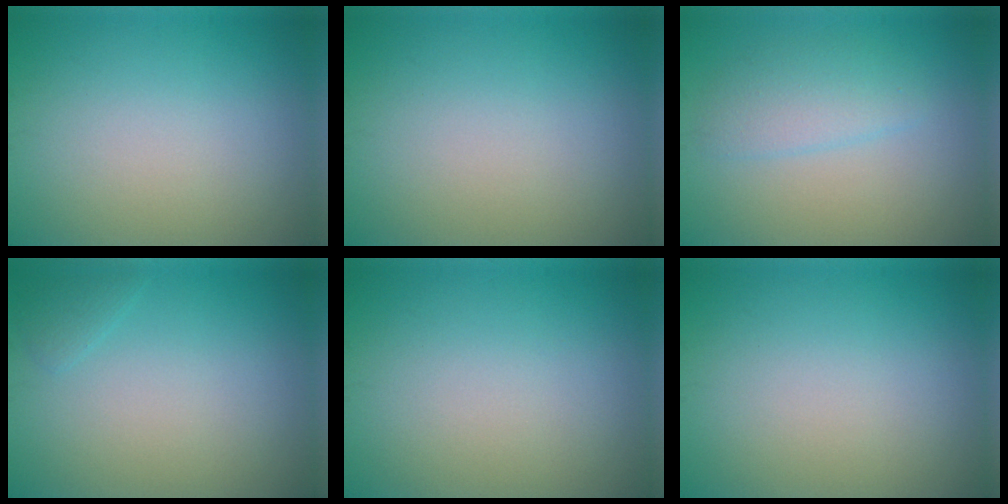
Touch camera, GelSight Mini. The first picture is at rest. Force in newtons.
{"total": 0.0}
{"total": 2.6, "press": 2.6, "slide": 0.1}
{"total": 0.9, "press": 0.9, "slide": 0.1}
{"total": 0.0}
{"total": 0.0}